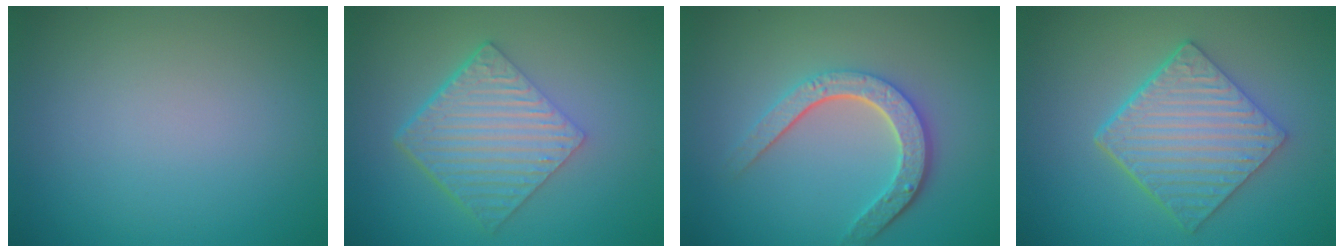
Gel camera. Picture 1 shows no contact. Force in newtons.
{"total": 6.3, "press": 4.3, "slide": 4.6}
{"total": 4.6, "press": 3.5, "slide": 3.0}
{"total": 6.1, "press": 4.6, "slide": 4.0}